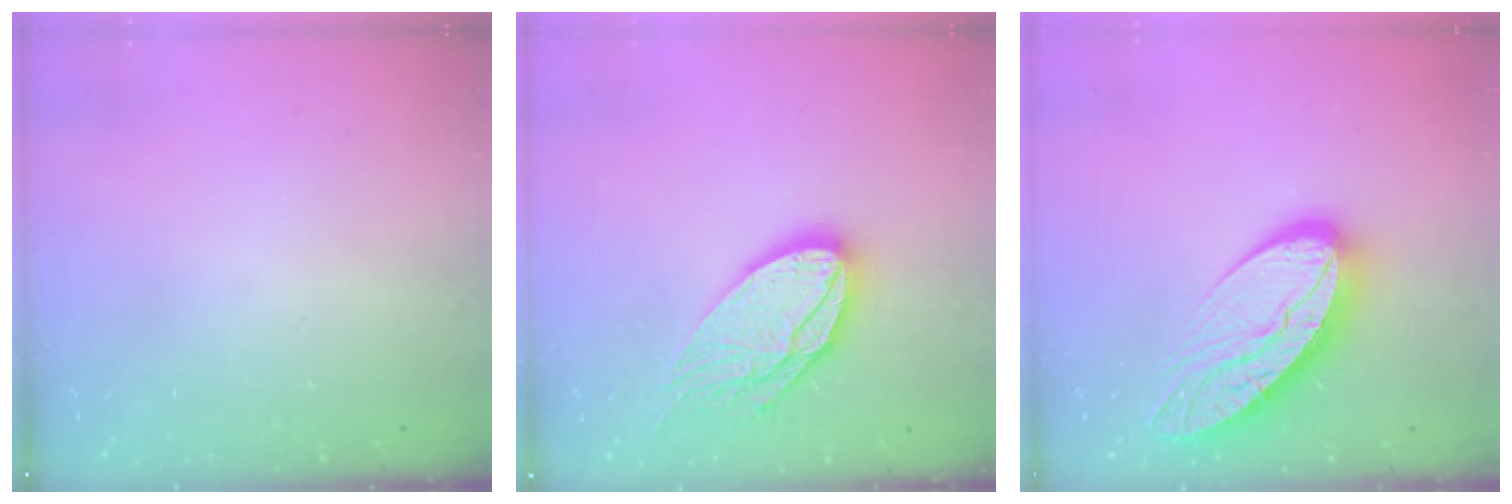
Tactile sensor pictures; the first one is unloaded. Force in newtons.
{"total": 16.0, "press": 15.9, "slide": 1.5}
{"total": 14.5, "press": 14.5, "slide": 1.3}